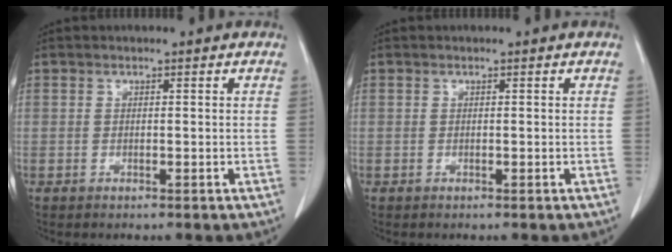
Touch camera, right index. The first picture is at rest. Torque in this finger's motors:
{"motor_torque": [0.00, 0.00, 0.00, 0.00]}